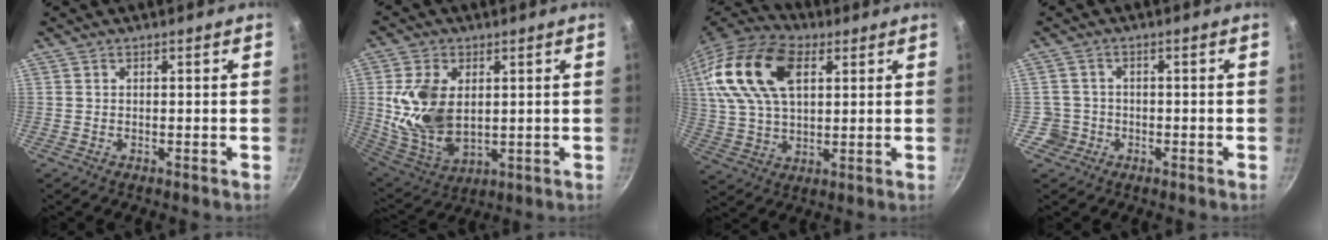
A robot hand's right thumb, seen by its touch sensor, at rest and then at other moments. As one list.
[{"total": 14.1, "force": [2.0, 8.8, 10.8], "torque": [-0.197, -0.025, 0.053]}, {"total": 20.5, "force": [7.0, 11.8, 15.2], "torque": [-0.291, 0.002, 0.124]}, {"total": 3.4, "force": [-1.0, 3.2, 0.1], "torque": [0.021, 0.023, -0.014]}]